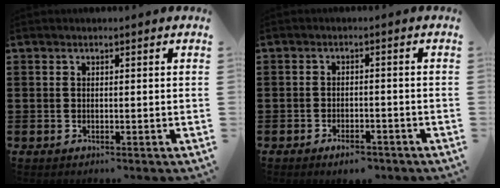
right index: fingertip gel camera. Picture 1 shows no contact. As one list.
[{"total": 2.6, "force": [-2.3, 0.7, 1.2], "torque": [-0.022, 0.005, -0.043]}]